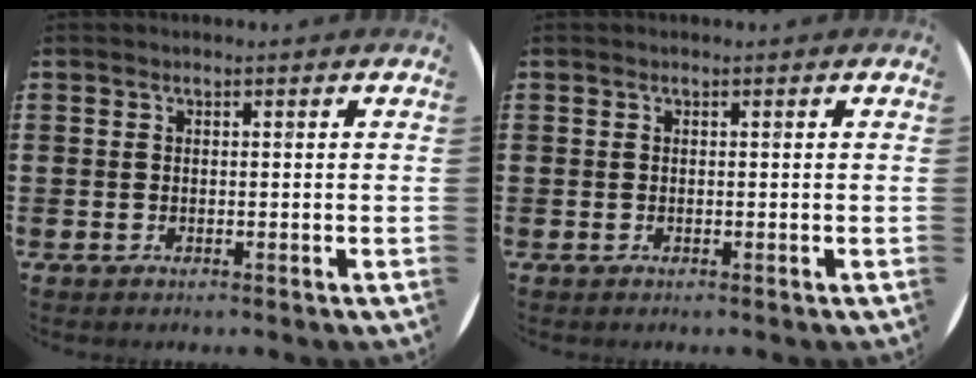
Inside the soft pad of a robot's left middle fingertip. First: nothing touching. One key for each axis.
{"total": 0.0}